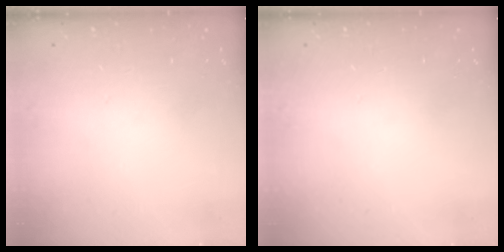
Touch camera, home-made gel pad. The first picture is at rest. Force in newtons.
{"total": 0.0}